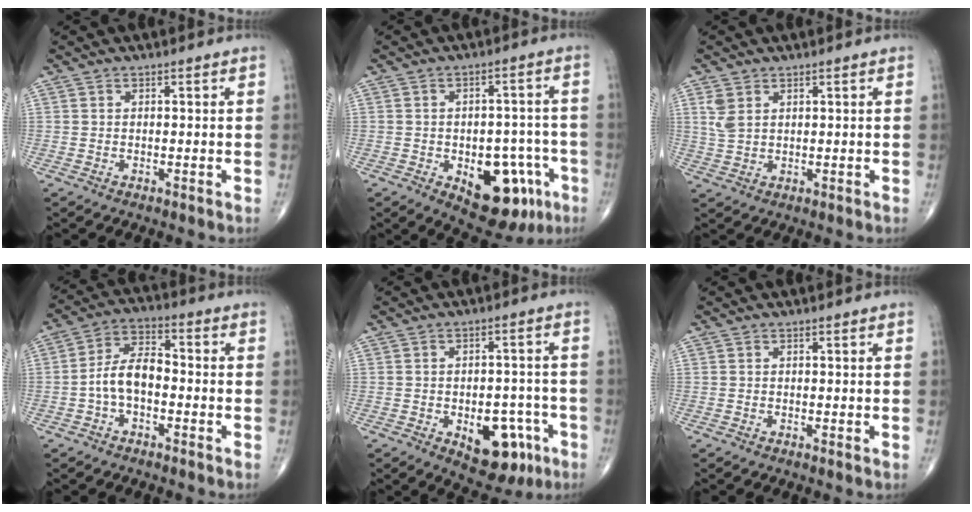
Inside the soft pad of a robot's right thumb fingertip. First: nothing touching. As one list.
[{"total": 15.0, "force": [-5.9, 8.4, 11.0], "torque": [-0.105, 0.033, -0.067]}, {"total": 3.5, "force": [1.6, 2.1, 2.3], "torque": [-0.049, 0.001, 0.043]}, {"total": 8.0, "force": [-1.8, 4.4, 6.4], "torque": [-0.111, 0.035, -0.043]}, {"total": 11.9, "force": [-4.8, 6.8, 8.5], "torque": [-0.076, 0.029, -0.055]}, {"total": 0.0}]